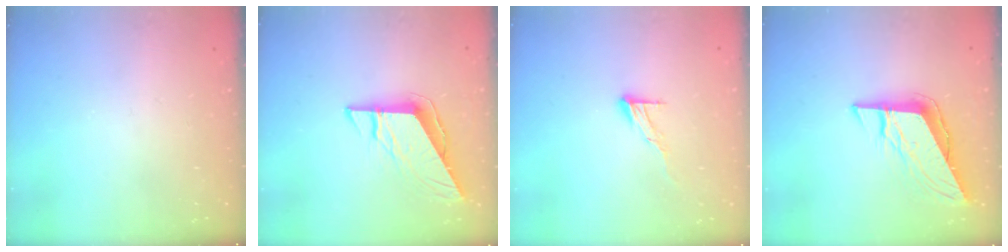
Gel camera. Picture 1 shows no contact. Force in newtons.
{"total": 9.0, "press": 9.0, "slide": 0.5}
{"total": 7.5, "press": 7.5, "slide": 0.5}
{"total": 10.5, "press": 10.5, "slide": 0.9}